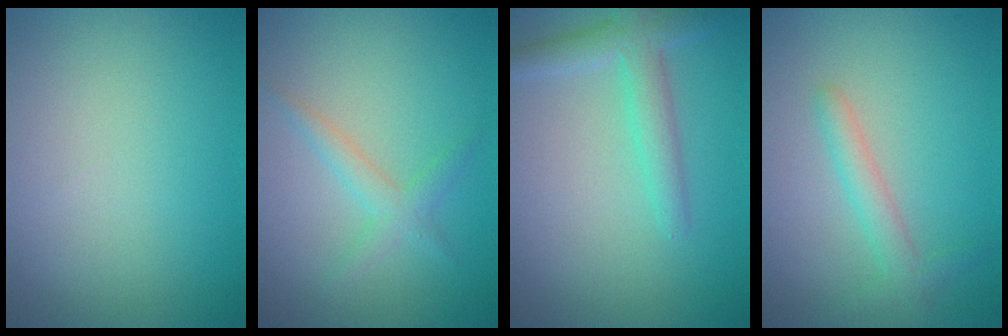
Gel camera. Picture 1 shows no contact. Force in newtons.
{"total": 1.9, "press": 1.9, "slide": 0.1}
{"total": 2.9, "press": 2.9, "slide": 0.2}
{"total": 2.1, "press": 2.1, "slide": 0.1}